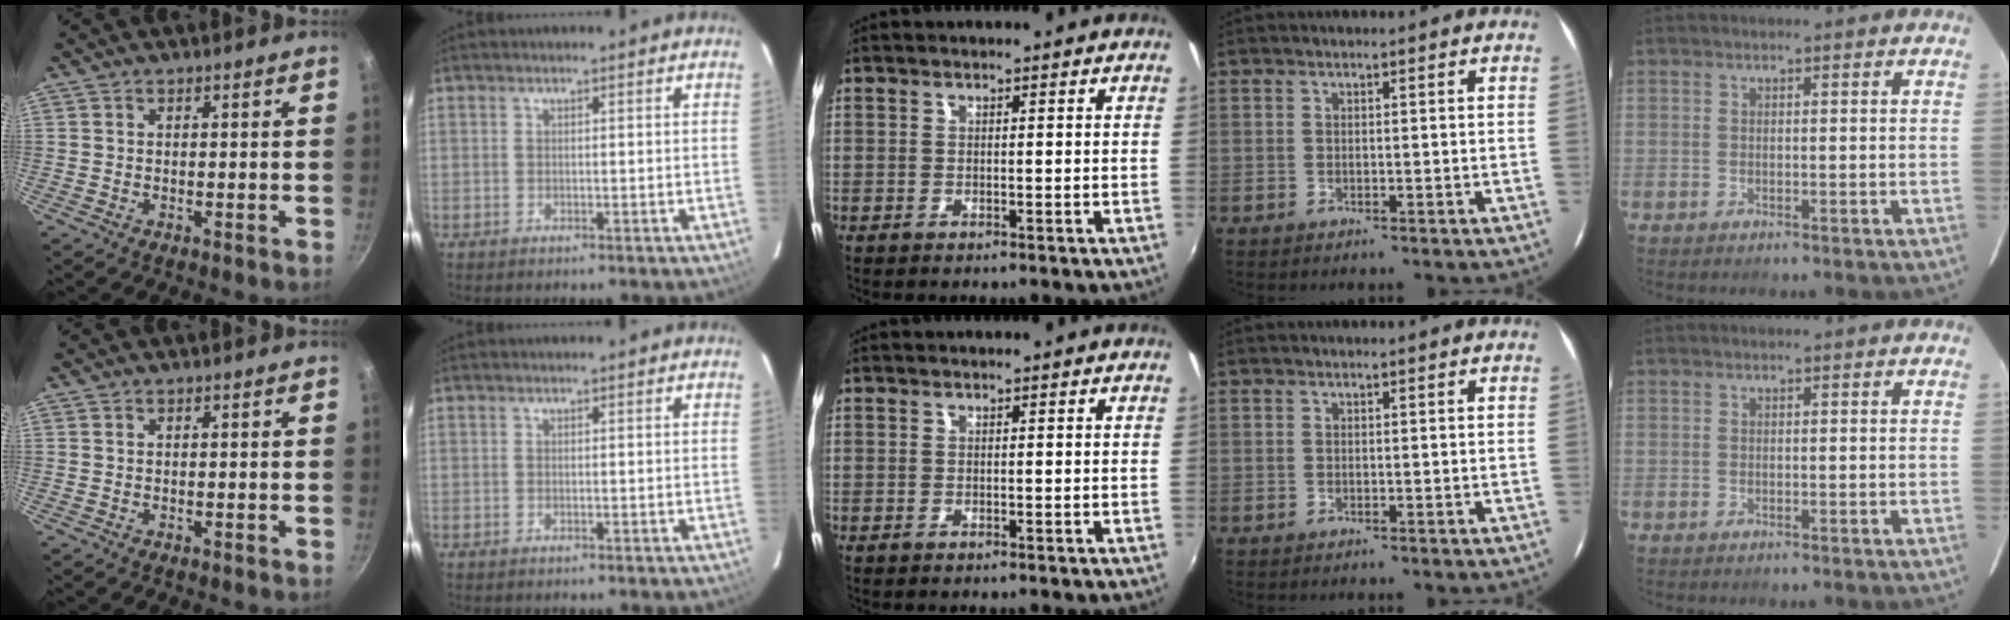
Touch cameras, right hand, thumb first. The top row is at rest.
{}